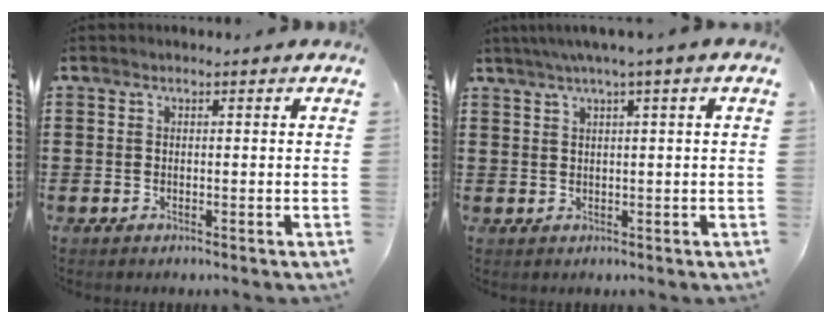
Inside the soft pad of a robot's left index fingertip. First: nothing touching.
{"total": 2.2, "force": [1.0, -0.5, 1.9], "torque": [-0.036, -0.003, 0.016]}